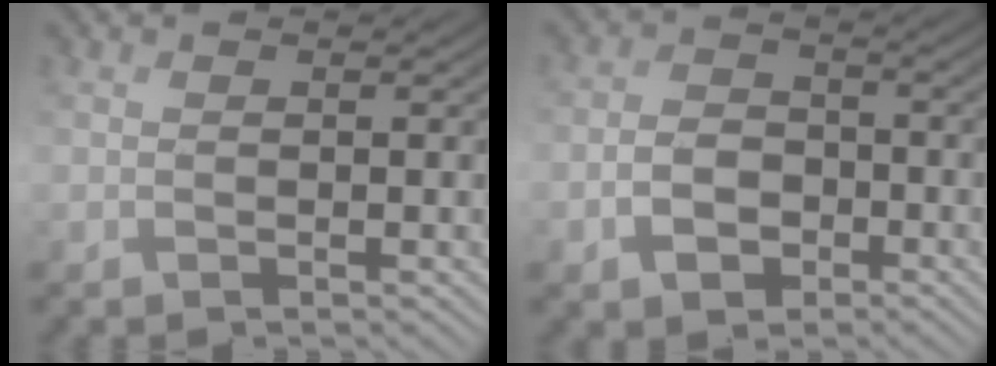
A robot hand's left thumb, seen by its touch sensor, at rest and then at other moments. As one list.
[{"total": 4.3, "force": [-2.9, 2.8, 1.5], "torque": [-0.029, 0.000, -0.050]}]